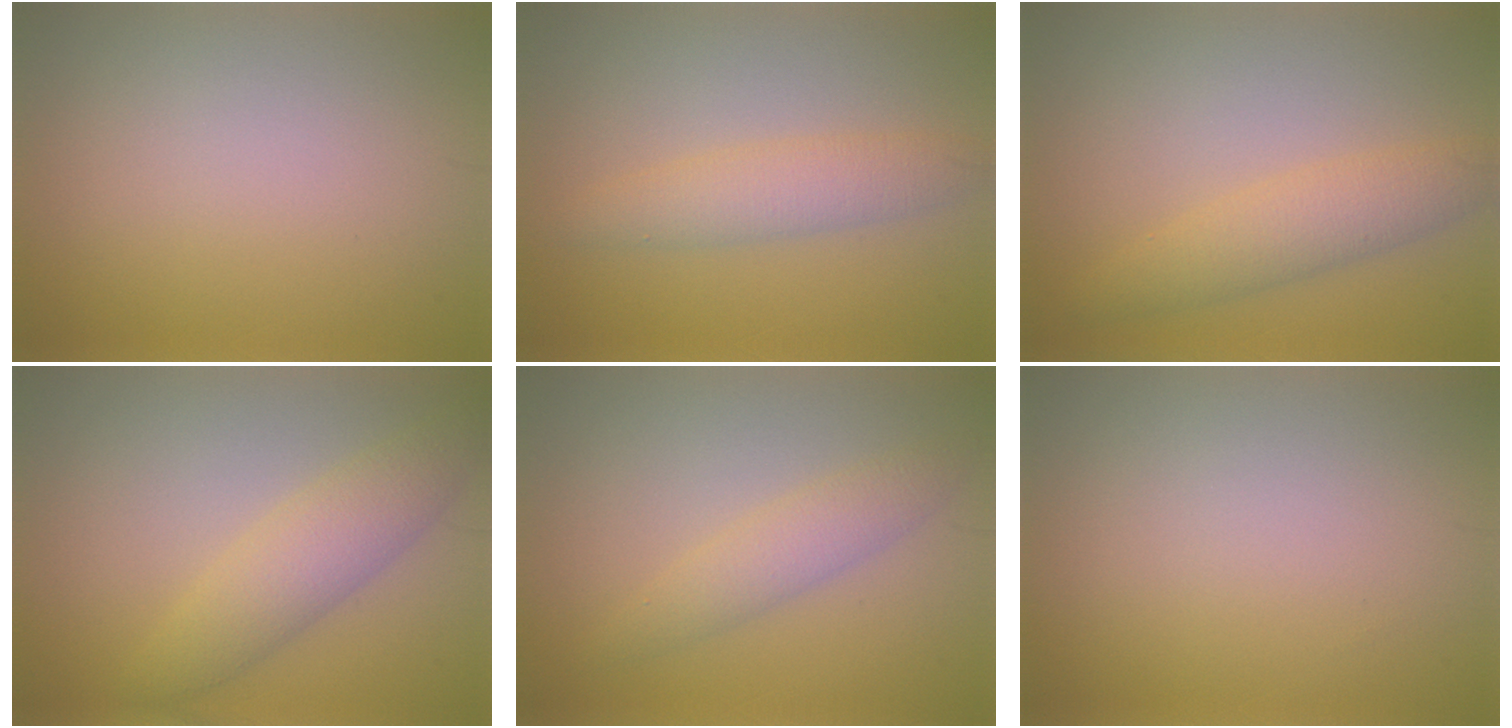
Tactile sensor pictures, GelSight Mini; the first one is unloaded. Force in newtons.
{"total": 3.2, "press": 3.2, "slide": 0.1}
{"total": 3.5, "press": 3.5, "slide": 0.2}
{"total": 4.1, "press": 4.1, "slide": 0.2}
{"total": 2.7, "press": 2.7, "slide": 0.1}
{"total": 0.0}